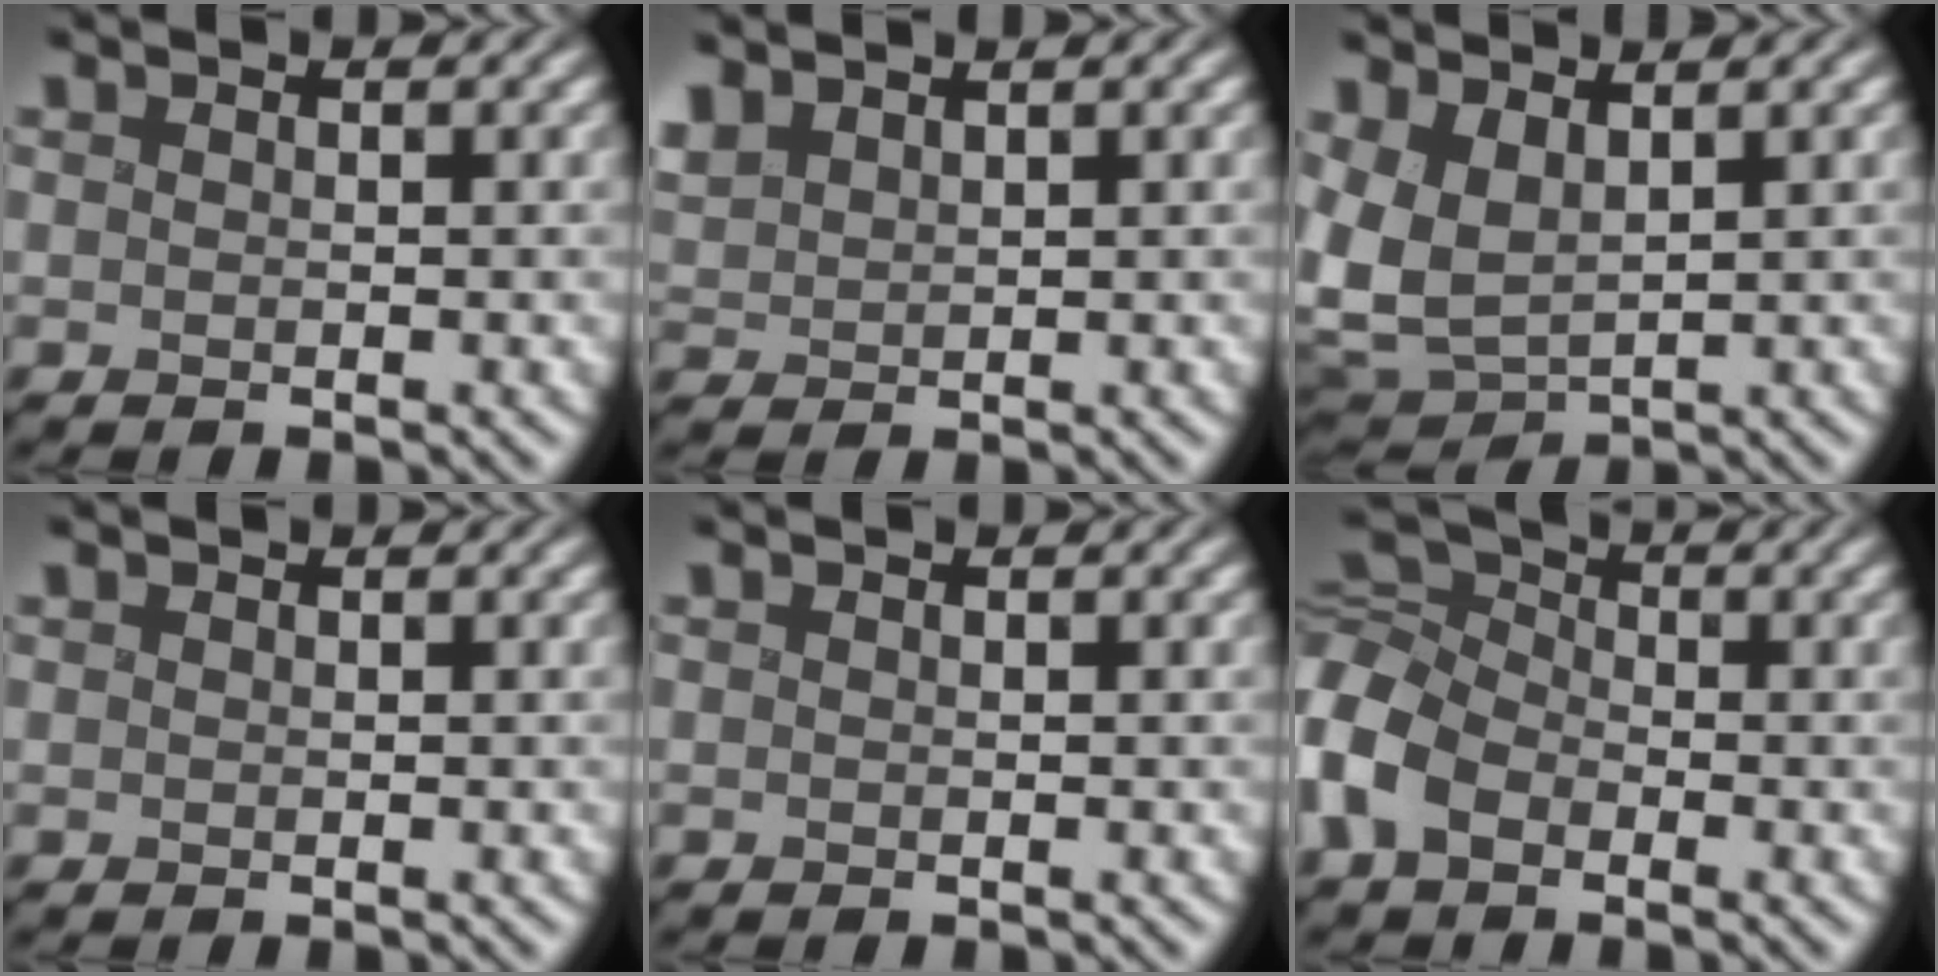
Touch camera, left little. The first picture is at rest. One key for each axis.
{"total": 2.6, "fx": 1.9, "fy": 1.2, "fz": 1.4, "tx": -0.038, "ty": 0.011, "tz": 0.041}
{"total": 5.4, "fx": 1.2, "fy": 3.3, "fz": 4.2, "tx": -0.106, "ty": -0.001, "tz": 0.021}
{"total": 0.0}
{"total": 0.0}
{"total": 7.2, "fx": -2.7, "fy": 5.1, "fz": 4.4, "tx": -0.115, "ty": 0.013, "tz": -0.077}